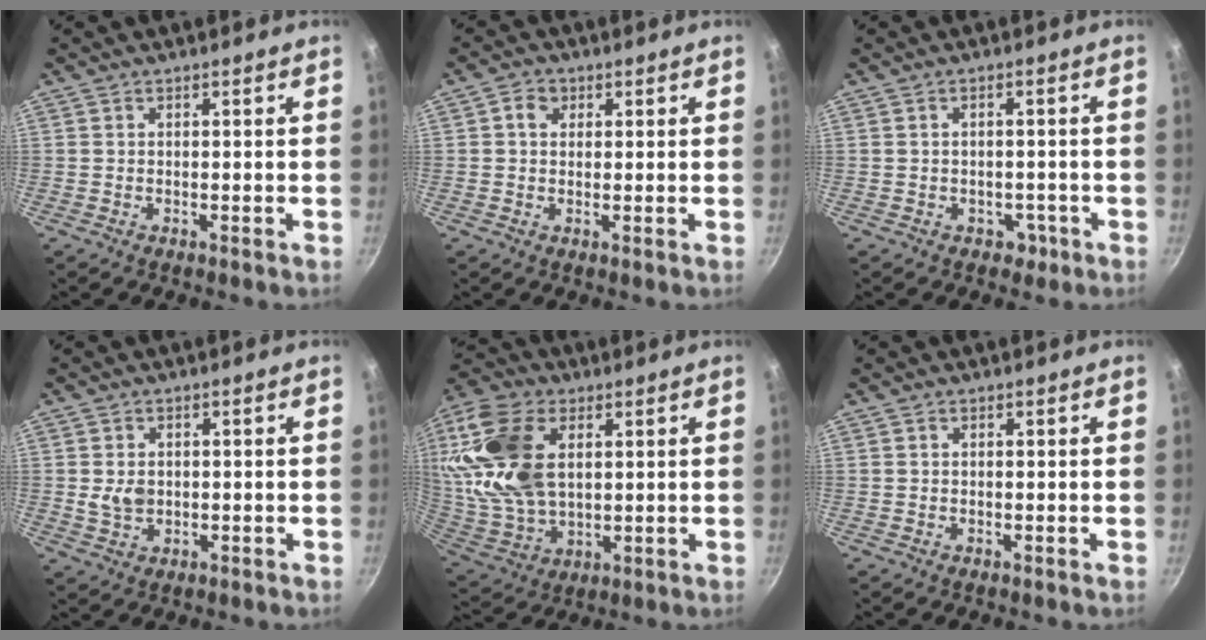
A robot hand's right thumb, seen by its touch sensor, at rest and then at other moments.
{"total": 3.1, "force": [1.0, 2.6, 1.3], "torque": [-0.005, 0.000, 0.013]}
{"total": 1.9, "force": [-0.8, 1.4, 0.8], "torque": [-0.007, 0.009, -0.002]}
{"total": 3.8, "force": [0.3, 3.1, 2.3], "torque": [-0.031, -0.003, 0.008]}
{"total": 21.1, "force": [5.4, 13.3, 15.5], "torque": [-0.309, -0.015, 0.107]}
{"total": 0.0}